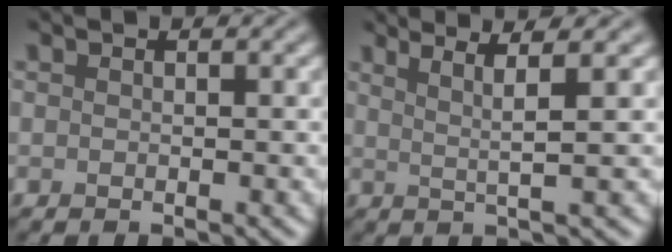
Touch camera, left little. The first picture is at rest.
{"total": 3.2, "force": [1.7, 0.4, 2.7], "torque": [-0.050, 0.002, 0.027]}